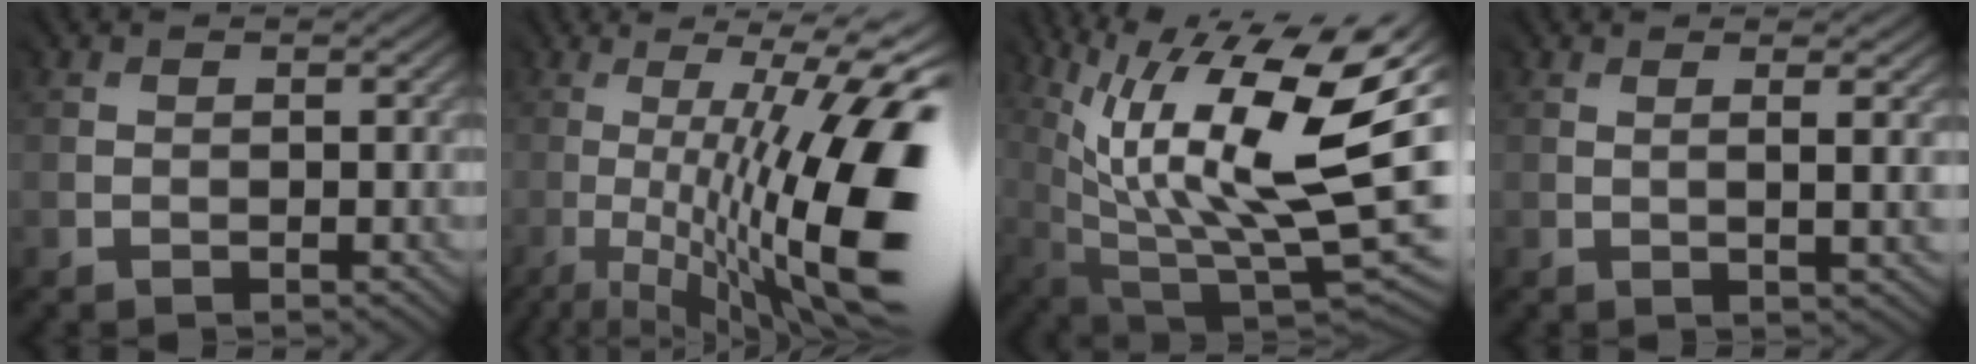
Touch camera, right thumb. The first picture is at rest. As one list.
[{"total": 17.8, "force": [-2.2, 5.0, 16.9], "torque": [-0.238, -0.011, -0.026]}, {"total": 18.0, "force": [5.4, 6.2, 16.0], "torque": [-0.258, 0.012, 0.109]}, {"total": 2.6, "force": [0.7, 0.4, 2.4], "torque": [-0.037, 0.007, 0.011]}]